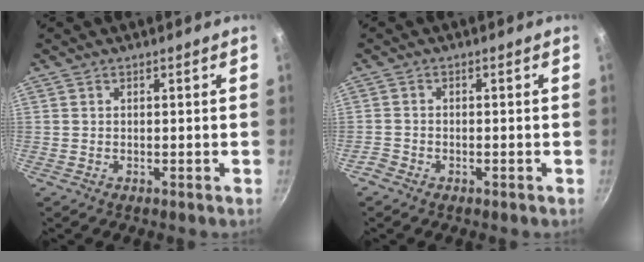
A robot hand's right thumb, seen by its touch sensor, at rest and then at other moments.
{"total": 1.9, "force": [-1.4, 1.1, 0.6], "torque": [-0.017, 0.012, -0.030]}